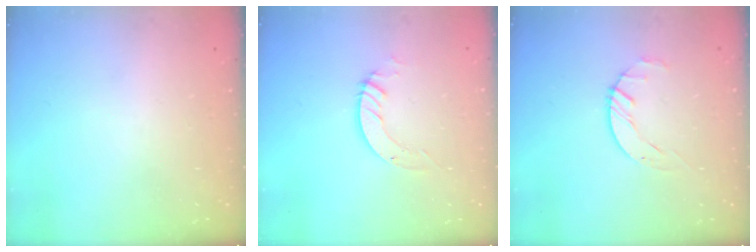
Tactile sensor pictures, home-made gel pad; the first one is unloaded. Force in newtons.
{"total": 3.8, "press": 3.8, "slide": 0.5}
{"total": 1.5, "press": 1.5, "slide": 0.2}